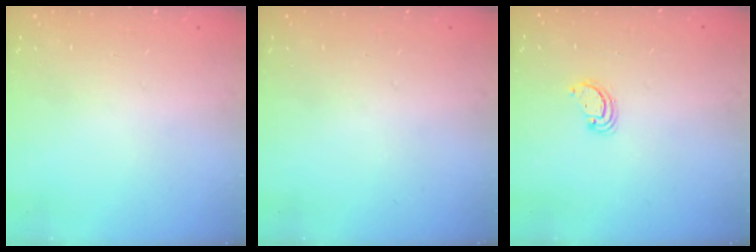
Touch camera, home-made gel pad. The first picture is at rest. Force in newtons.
{"total": 0.0}
{"total": 2.3, "press": 2.3, "slide": 0.2}